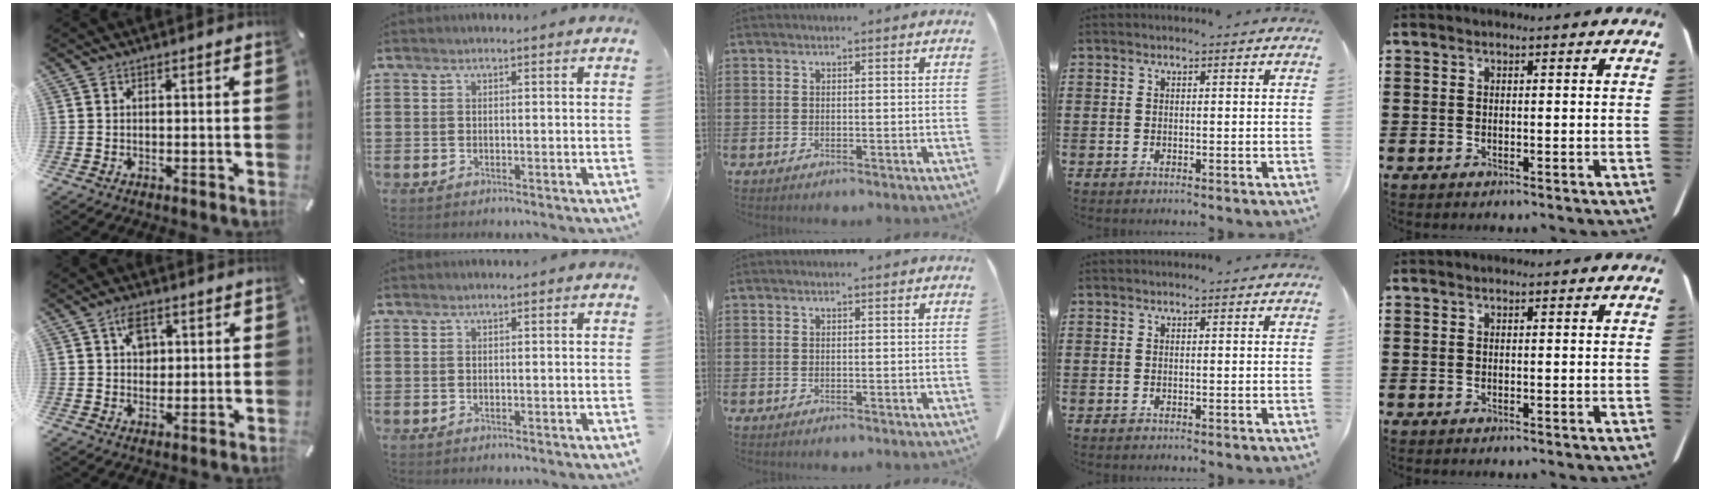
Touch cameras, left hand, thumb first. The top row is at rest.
{"thumb": {"total": 5.3, "force": [1.8, 4.1, 2.9], "torque": [-0.042, 0.000, 0.028]}}